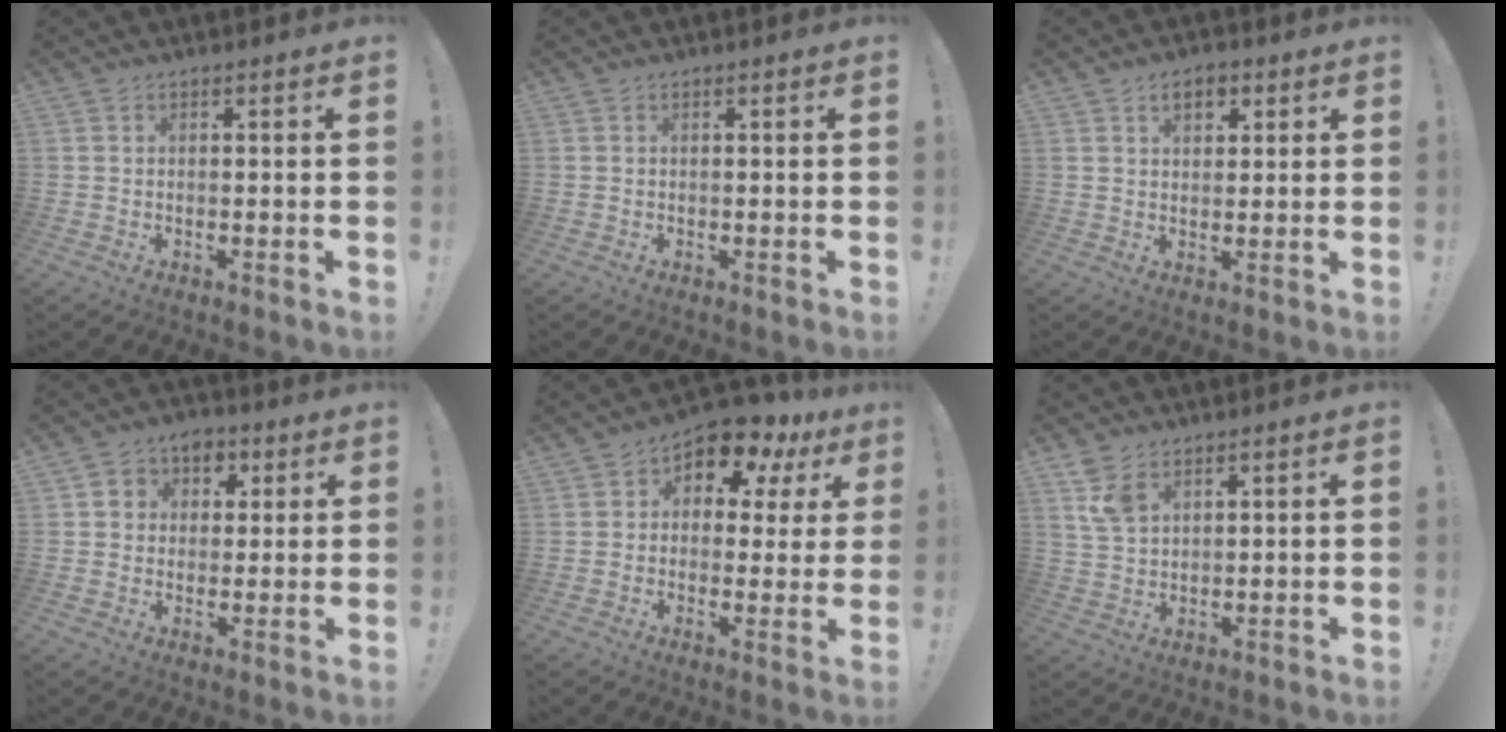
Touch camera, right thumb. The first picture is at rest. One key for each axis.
{"total": 0.0}
{"total": 5.1, "fx": 2.3, "fy": 3.3, "fz": 3.1, "tx": -0.044, "ty": 0.004, "tz": 0.039}
{"total": 6.3, "fx": 1.0, "fy": 6.0, "fz": 1.7, "tx": -0.021, "ty": 0.004, "tz": 0.020}
{"total": 8.1, "fx": 5.1, "fy": 5.0, "fz": 3.8, "tx": -0.058, "ty": -0.046, "tz": 0.092}
{"total": 6.3, "fx": 3.8, "fy": 3.5, "fz": 3.6, "tx": -0.068, "ty": -0.013, "tz": 0.075}